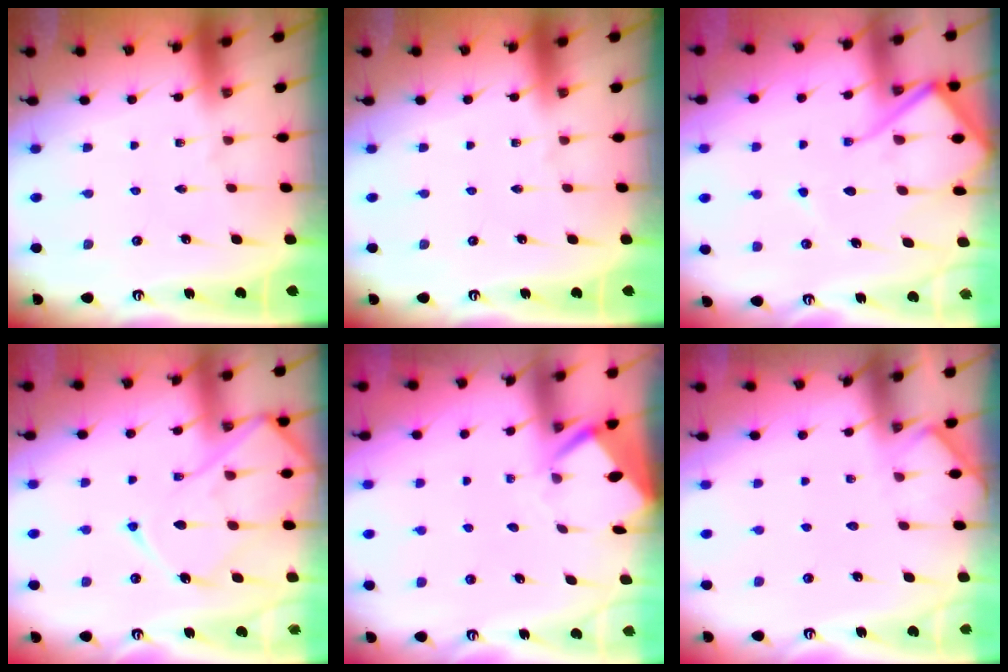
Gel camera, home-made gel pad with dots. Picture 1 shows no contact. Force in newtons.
{"total": 0.0}
{"total": 14.6, "press": 14.5, "slide": 1.4}
{"total": 14.6, "press": 14.6, "slide": 1.3}
{"total": 3.9, "press": 3.9, "slide": 0.3}
{"total": 3.8, "press": 3.8, "slide": 0.5}